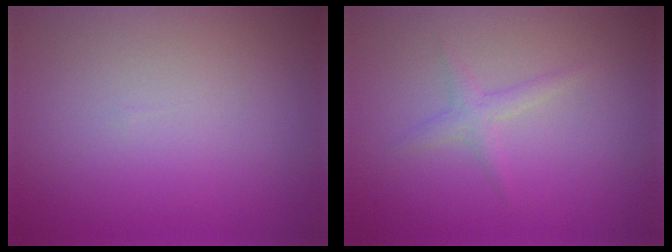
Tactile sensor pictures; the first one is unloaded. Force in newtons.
{"total": 1.3, "press": 1.3, "slide": 0.0}